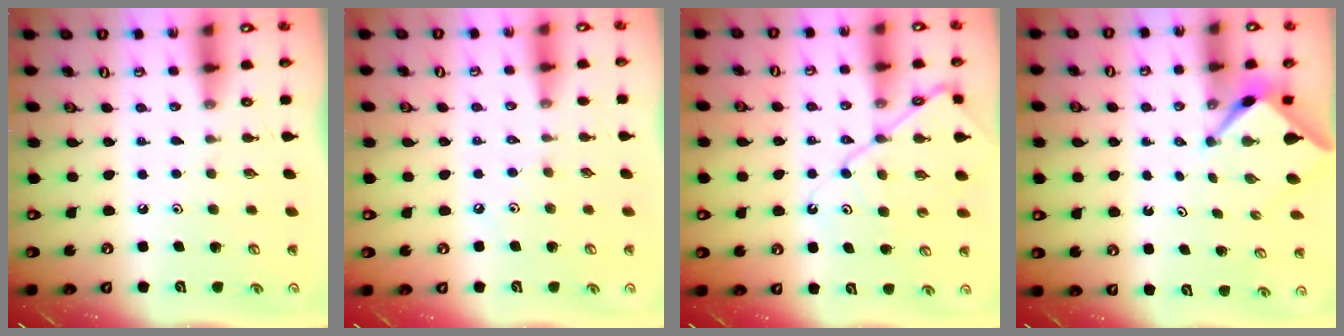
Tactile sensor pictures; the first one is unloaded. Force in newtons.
{"total": 3.5, "press": 3.4, "slide": 0.6}
{"total": 10.8, "press": 10.7, "slide": 1.1}
{"total": 2.5, "press": 2.5, "slide": 0.3}